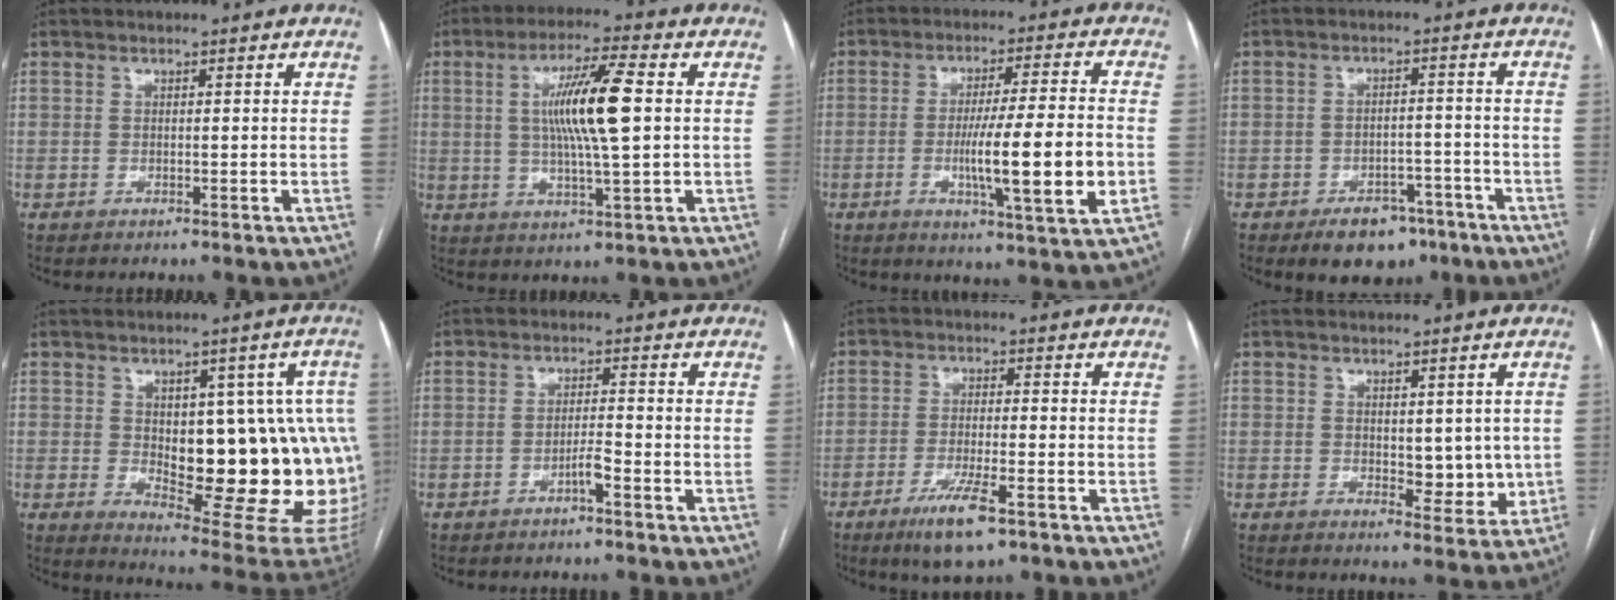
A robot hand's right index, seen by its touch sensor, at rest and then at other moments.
{"total": 11.2, "force": [1.6, 0.7, 11.1], "torque": [-0.204, 0.003, 0.028]}
{"total": 13.9, "force": [-2.8, 0.0, 13.6], "torque": [-0.222, -0.013, -0.047]}
{"total": 7.7, "force": [-5.1, 4.6, 3.5], "torque": [-0.042, 0.012, -0.068]}
{"total": 20.7, "force": [-0.5, 7.6, 19.2], "torque": [-0.168, 0.018, 0.020]}
{"total": 2.3, "force": [-1.5, 0.1, 1.7], "torque": [-0.028, 0.002, -0.027]}
{"total": 7.1, "force": [-4.2, 1.1, 5.7], "torque": [-0.107, -0.014, -0.070]}
{"total": 5.6, "force": [0.4, 3.2, 4.6], "torque": [-0.046, -0.009, 0.015]}